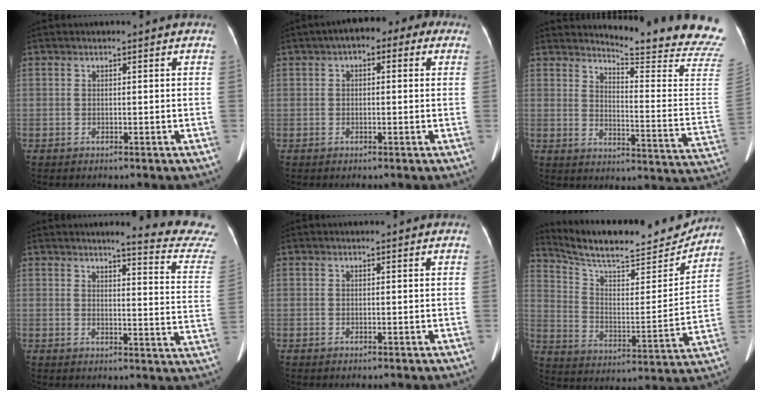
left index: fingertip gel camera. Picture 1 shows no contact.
{"total": 6.1, "force": [2.6, 2.9, 4.7], "torque": [-0.059, 0.041, 0.026]}
{"total": 19.7, "force": [18.9, -1.2, 5.6], "torque": [-0.083, -0.158, 0.209]}
{"total": 13.3, "force": [12.8, -1.3, 3.4], "torque": [-0.034, -0.111, 0.123]}
{"total": 0.0}
{"total": 19.3, "force": [17.9, 3.3, 6.6], "torque": [-0.114, -0.012, 0.271]}